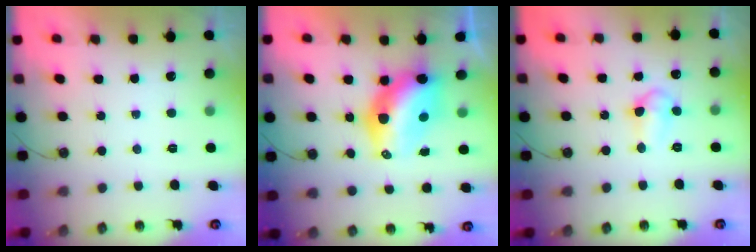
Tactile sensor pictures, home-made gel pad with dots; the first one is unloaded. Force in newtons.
{"total": 12.2, "press": 11.5, "slide": 4.2}
{"total": 7.7, "press": 6.6, "slide": 3.8}